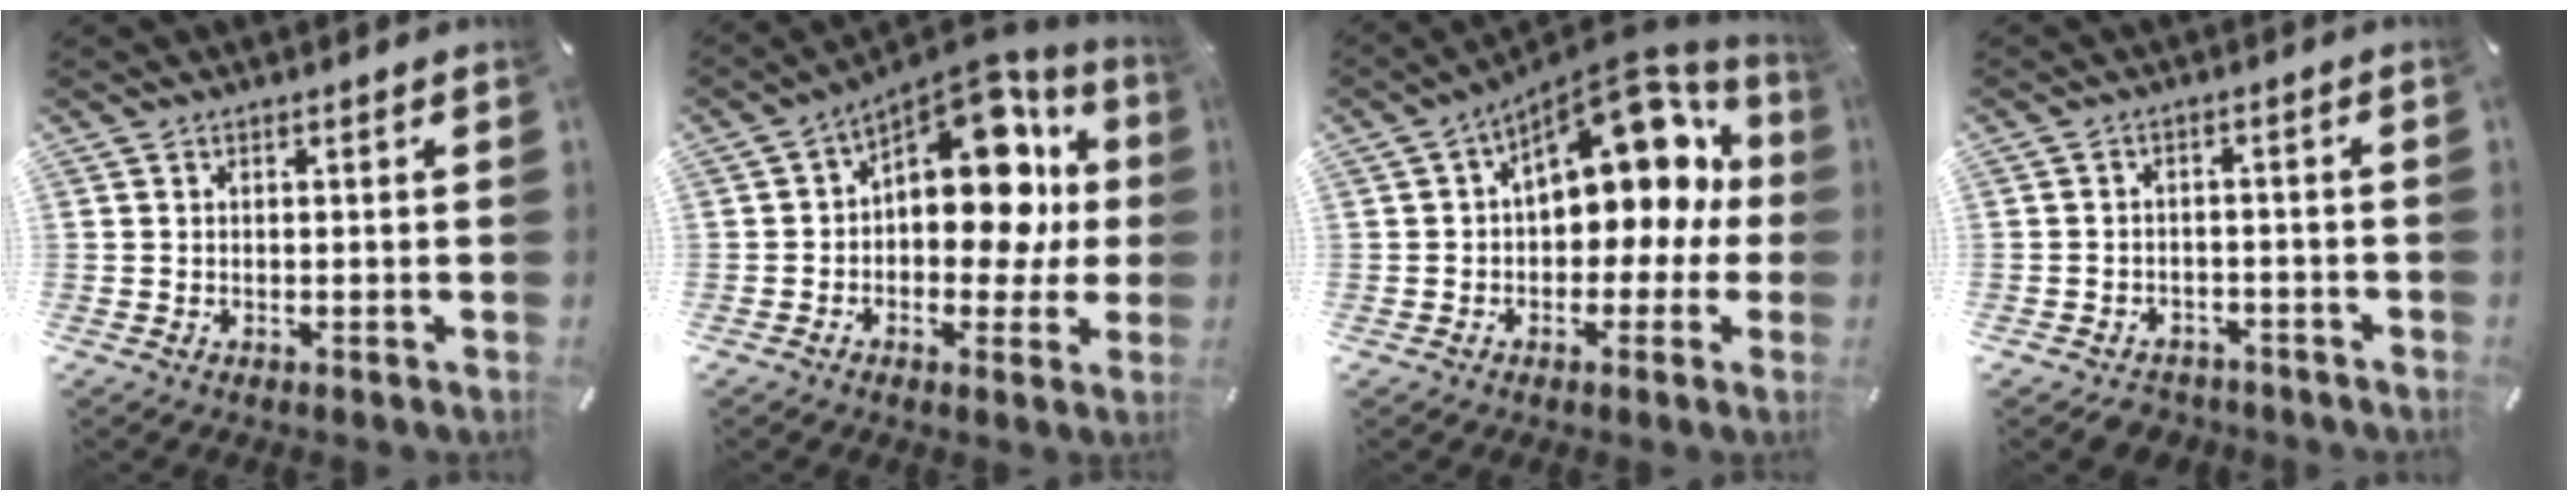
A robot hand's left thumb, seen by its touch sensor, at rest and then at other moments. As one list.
[{"total": 16.2, "force": [4.6, 9.8, 12.0], "torque": [-0.151, -0.041, 0.078]}, {"total": 15.3, "force": [6.7, 9.0, 10.4], "torque": [-0.131, -0.053, 0.114]}, {"total": 3.8, "force": [-3.0, 2.3, 0.5], "torque": [-0.015, 0.015, -0.060]}]